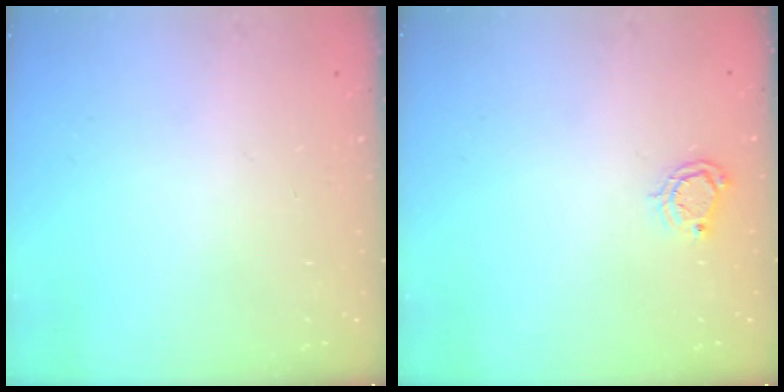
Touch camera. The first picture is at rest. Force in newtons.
{"total": 4.5, "press": 4.4, "slide": 0.6}